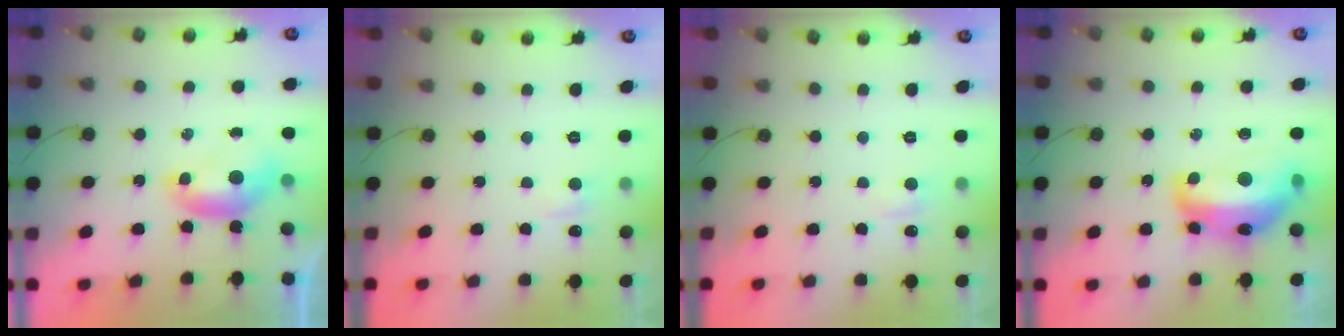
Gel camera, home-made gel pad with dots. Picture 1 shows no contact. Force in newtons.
{"total": 0.9, "press": 0.5, "slide": 0.8}
{"total": 0.9, "press": 0.5, "slide": 0.8}
{"total": 10.4, "press": 10.4, "slide": 1.3}